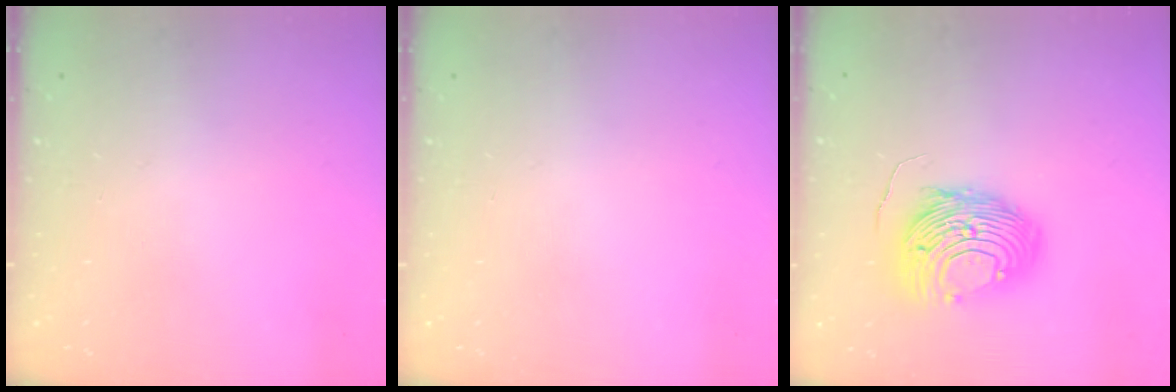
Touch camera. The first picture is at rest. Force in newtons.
{"total": 0.0}
{"total": 13.1, "press": 13.0, "slide": 1.2}